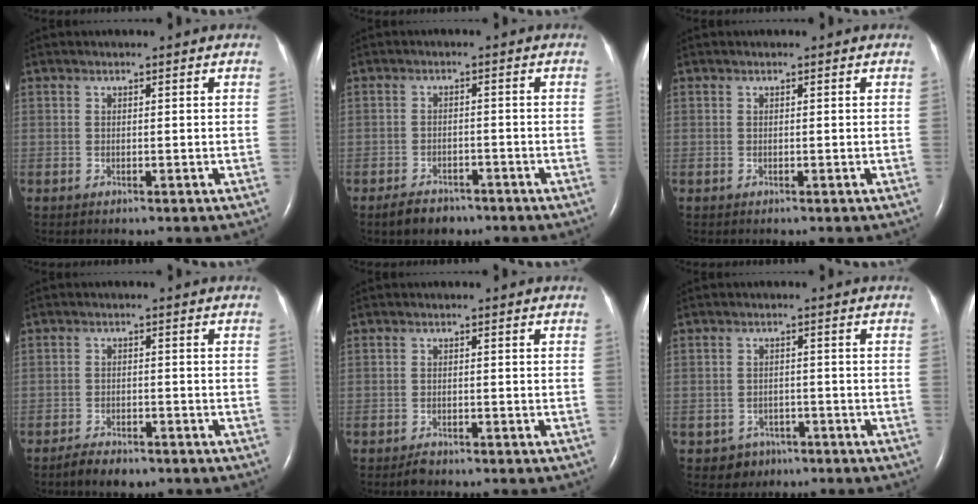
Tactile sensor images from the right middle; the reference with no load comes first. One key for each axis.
{"total": 4.1, "fx": -3.2, "fy": 2.2, "fz": 1.4, "tx": -0.033, "ty": 0.000, "tz": -0.047}
{"total": 0.0}
{"total": 3.7, "fx": -3.0, "fy": 1.4, "fz": 1.7, "tx": -0.036, "ty": -0.003, "tz": -0.046}
{"total": 1.4, "fx": -1.2, "fy": 0.6, "fz": 0.5, "tx": -0.016, "ty": -0.002, "tz": -0.019}
{"total": 3.4, "fx": -1.9, "fy": 2.8, "fz": -0.1, "tx": -0.001, "ty": 0.013, "tz": -0.024}